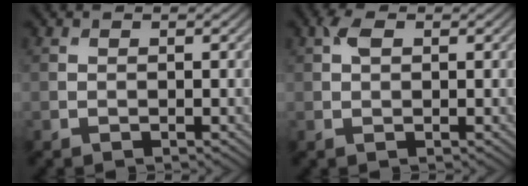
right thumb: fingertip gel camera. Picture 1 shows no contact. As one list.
[{"total": 1.9, "force": [0.7, 1.0, 1.4], "torque": [-0.031, 0.006, 0.009]}]